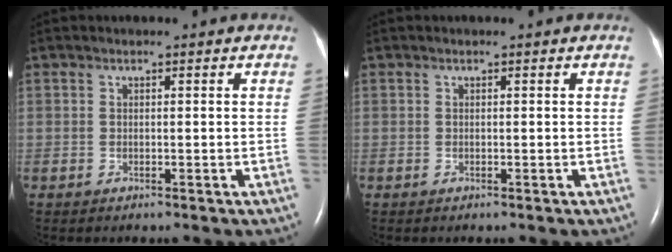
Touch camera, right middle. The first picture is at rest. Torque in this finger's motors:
{"motor_torque": [0.00, 0.00, 0.00, 0.00]}